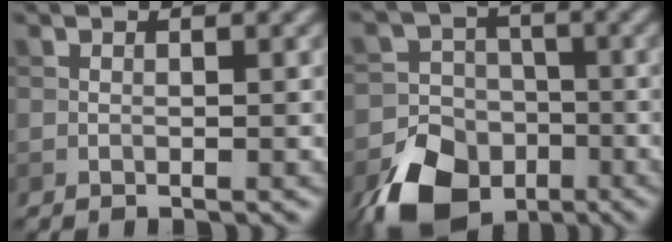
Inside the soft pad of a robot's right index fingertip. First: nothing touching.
{"total": 9.9, "force": [-5.7, 7.0, 4.0], "torque": [-0.070, -0.014, -0.107]}